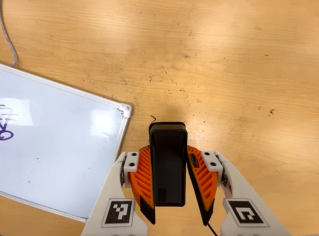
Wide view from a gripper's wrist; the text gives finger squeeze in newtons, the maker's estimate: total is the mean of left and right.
{"total": 5.8, "left": 4.8, "right": 6.8}